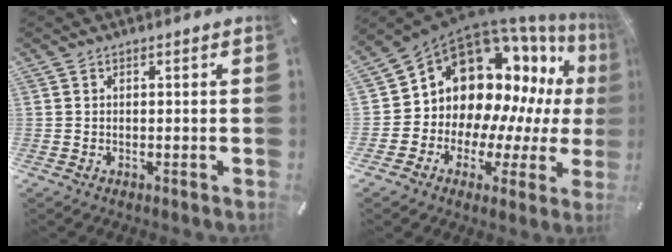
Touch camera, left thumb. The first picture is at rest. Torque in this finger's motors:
{"motor_torque": [1.80, 2.09, 2.67, 0.02, 0.17]}